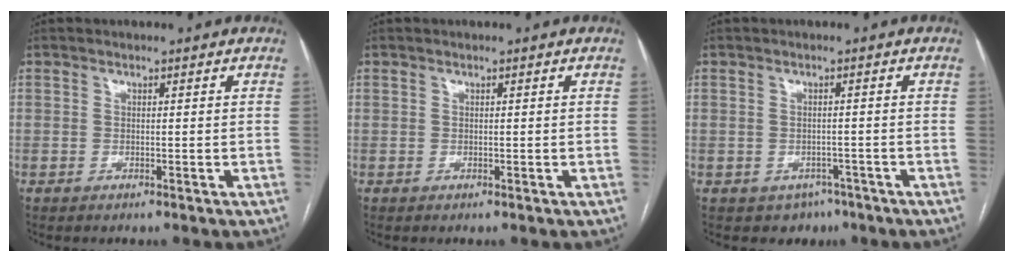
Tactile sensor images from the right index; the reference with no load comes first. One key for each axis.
{"total": 0.0}
{"total": 3.5, "fx": -2.1, "fy": 2.7, "fz": 0.9, "tx": -0.003, "ty": 0.006, "tz": -0.021}